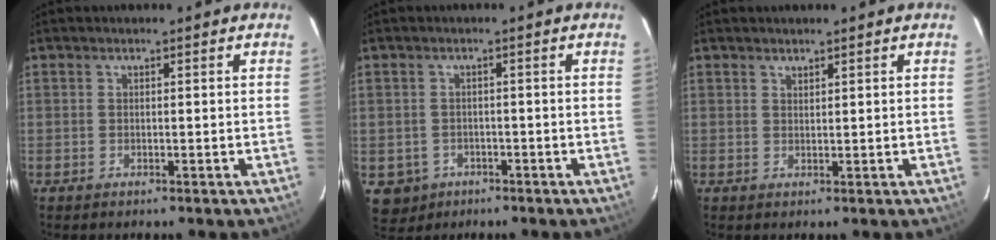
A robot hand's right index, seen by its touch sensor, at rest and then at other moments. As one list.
[{"total": 5.3, "force": [-1.9, 4.8, 0.9], "torque": [-0.027, 0.010, -0.019]}, {"total": 1.0, "force": [0.9, 0.3, 0.2], "torque": [-0.004, 0.001, 0.017]}]